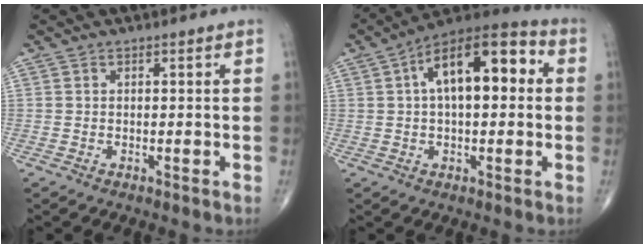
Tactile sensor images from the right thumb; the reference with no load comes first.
{"total": 16.5, "force": [3.3, 7.7, 14.2], "torque": [-0.202, 0.036, 0.042]}